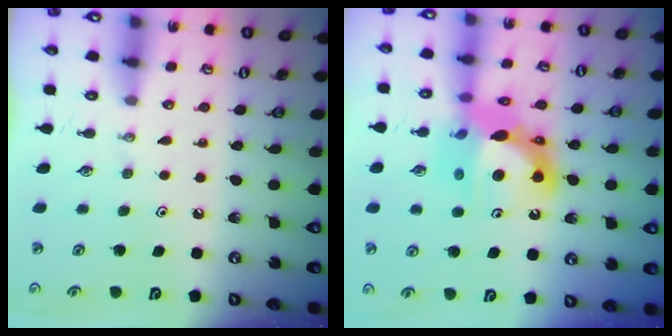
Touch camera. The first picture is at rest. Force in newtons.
{"total": 16.1, "press": 16.0, "slide": 1.4}